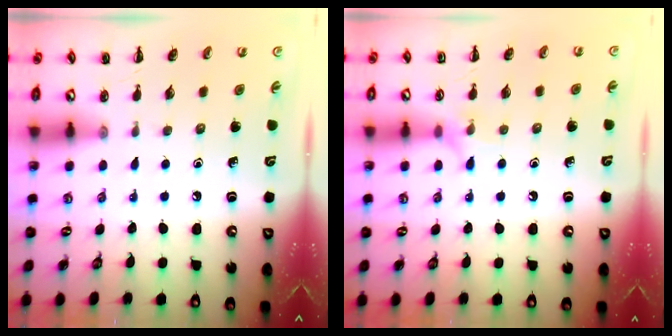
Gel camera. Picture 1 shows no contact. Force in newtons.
{"total": 5.7, "press": 5.6, "slide": 1.2}